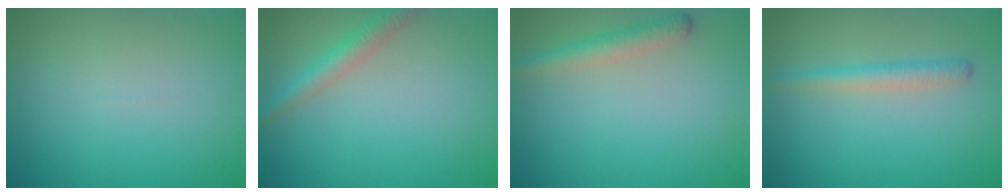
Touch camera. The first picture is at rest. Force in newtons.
{"total": 2.8, "press": 2.8, "slide": 0.1}
{"total": 2.4, "press": 2.4, "slide": 0.1}
{"total": 2.1, "press": 2.1, "slide": 0.1}